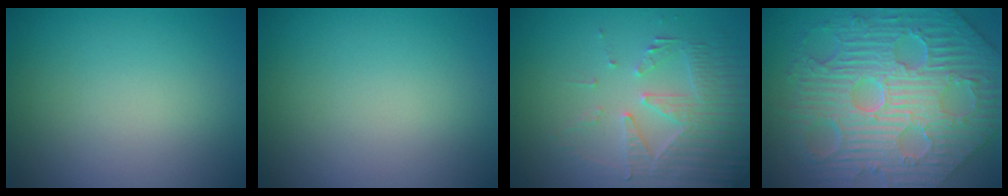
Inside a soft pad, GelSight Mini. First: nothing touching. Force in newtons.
{"total": 0.0}
{"total": 5.2, "press": 3.7, "slide": 3.6}
{"total": 12.0, "press": 8.0, "slide": 8.9}